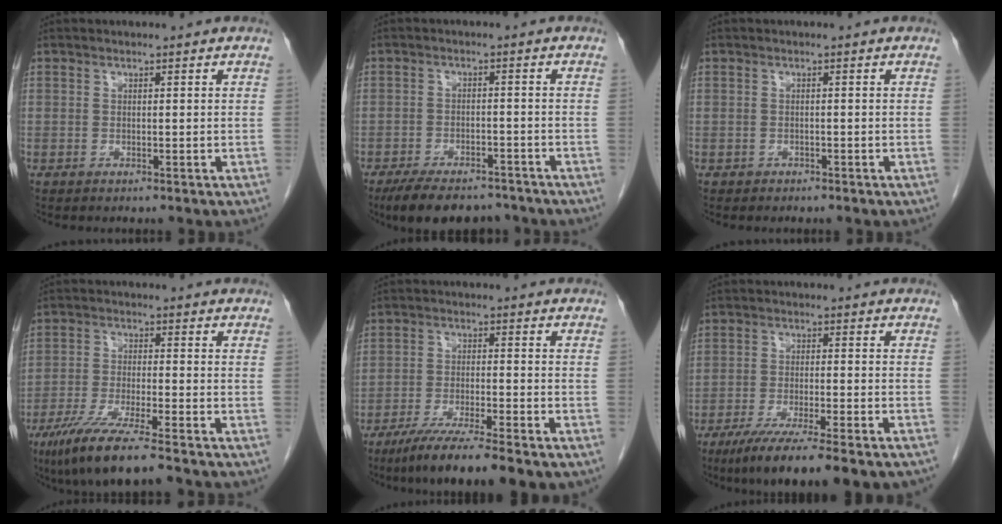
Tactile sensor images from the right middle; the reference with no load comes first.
{"total": 10.7, "force": [-8.9, 3.9, 4.5], "torque": [-0.070, -0.002, -0.132]}
{"total": 0.6, "force": [-0.5, 0.4, 0.0], "torque": [-0.016, -0.001, -0.008]}
{"total": 10.1, "force": [-7.3, 0.2, 7.0], "torque": [-0.130, -0.032, -0.128]}
{"total": 9.7, "force": [-7.2, 0.2, 6.5], "torque": [-0.110, -0.027, -0.119]}
{"total": 13.4, "force": [-10.3, 0.9, 8.6], "torque": [-0.128, -0.034, -0.157]}